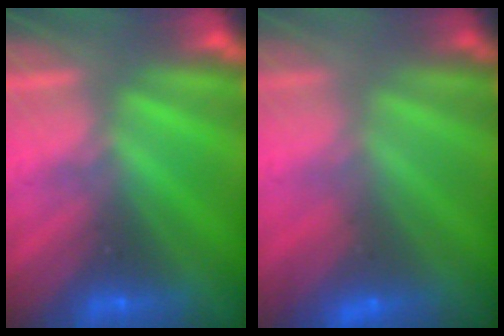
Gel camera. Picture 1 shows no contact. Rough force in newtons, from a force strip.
{"total": 2.5}